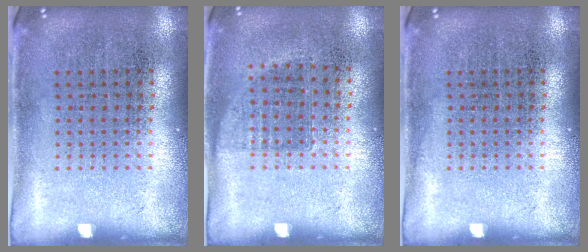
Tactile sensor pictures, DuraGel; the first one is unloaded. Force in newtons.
{"total": 0.7, "press": 0.6, "slide": 0.4}
{"total": 0.0}